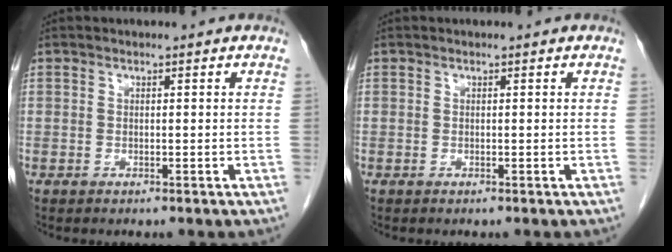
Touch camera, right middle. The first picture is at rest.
{"total": 0.0}